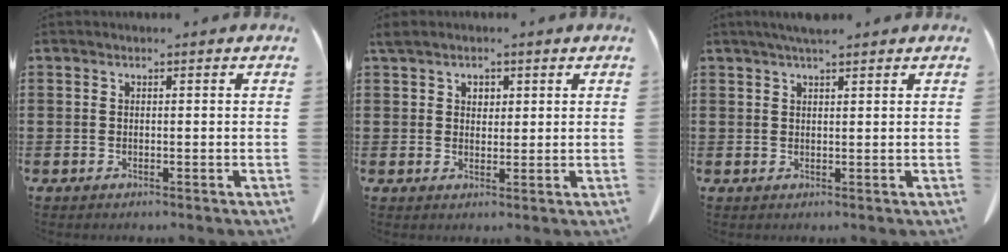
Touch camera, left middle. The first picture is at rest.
{"total": 2.6, "force": [1.7, 1.7, 0.9], "torque": [-0.018, 0.005, 0.030]}
{"total": 2.7, "force": [2.1, 0.3, 1.7], "torque": [-0.037, 0.002, 0.040]}